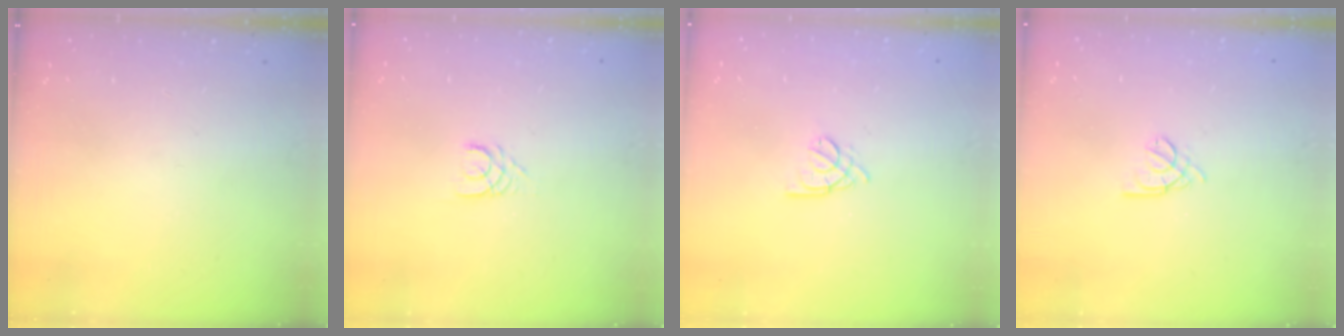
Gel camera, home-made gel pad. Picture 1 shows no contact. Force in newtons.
{"total": 3.1, "press": 3.1, "slide": 0.3}
{"total": 2.6, "press": 2.6, "slide": 0.6}
{"total": 2.2, "press": 2.1, "slide": 0.5}